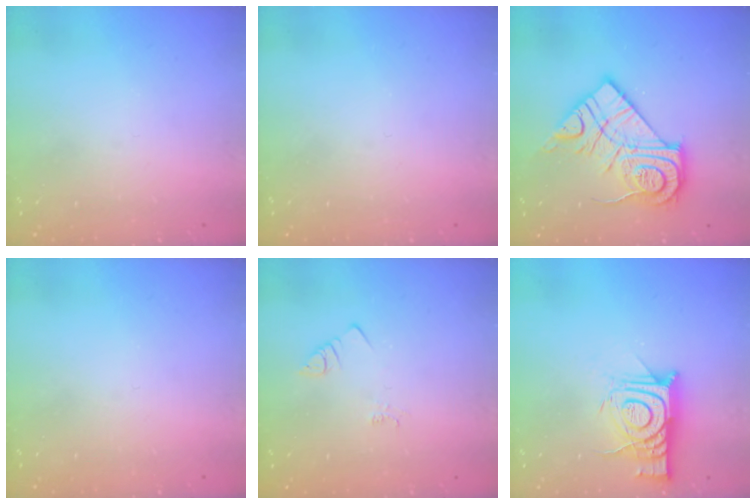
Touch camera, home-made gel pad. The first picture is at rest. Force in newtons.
{"total": 0.0}
{"total": 18.2, "press": 18.1, "slide": 1.2}
{"total": 0.0}
{"total": 1.4, "press": 1.4, "slide": 0.3}
{"total": 12.7, "press": 12.6, "slide": 1.1}